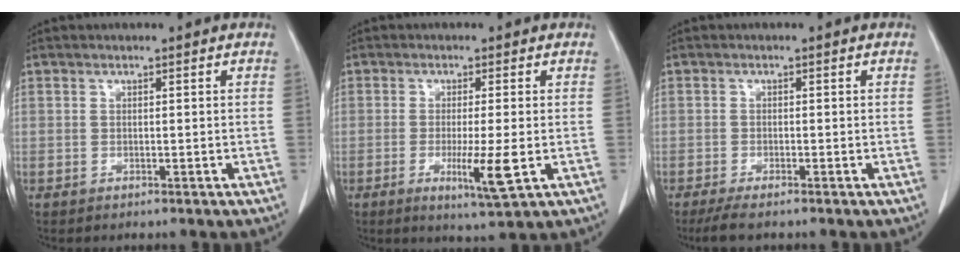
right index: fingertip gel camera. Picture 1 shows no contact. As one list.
[{"total": 6.3, "force": [-1.7, -0.1, 6.1], "torque": [-0.103, -0.018, -0.024]}, {"total": 3.1, "force": [-2.5, 0.3, 1.8], "torque": [-0.037, -0.009, -0.045]}]